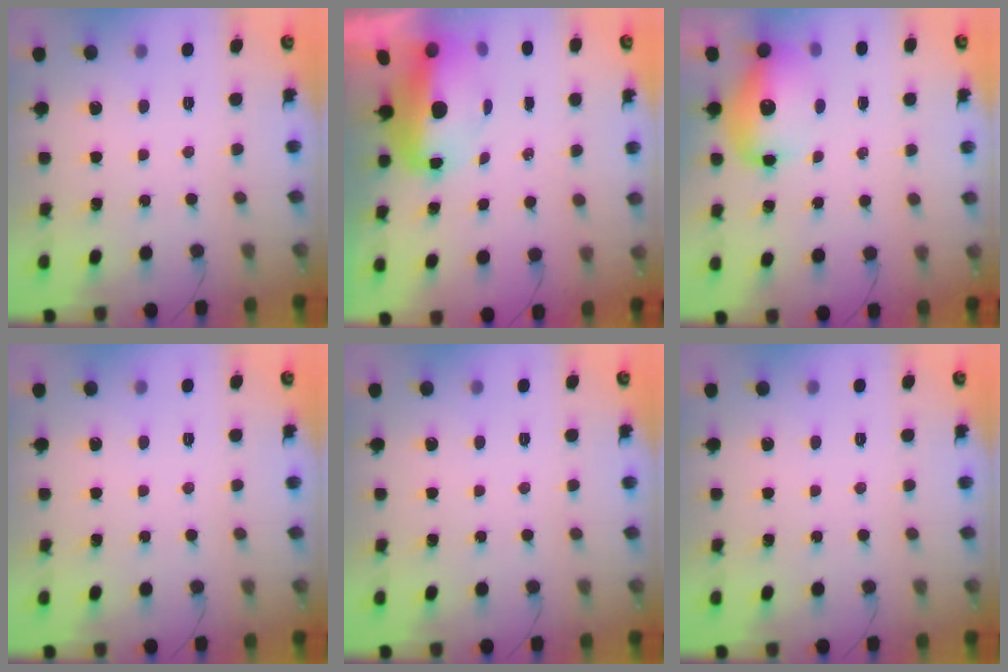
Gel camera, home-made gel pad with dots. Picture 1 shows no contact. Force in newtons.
{"total": 13.4, "press": 9.2, "slide": 9.8}
{"total": 12.2, "press": 11.9, "slide": 3.0}
{"total": 0.0}
{"total": 0.0}
{"total": 0.0}